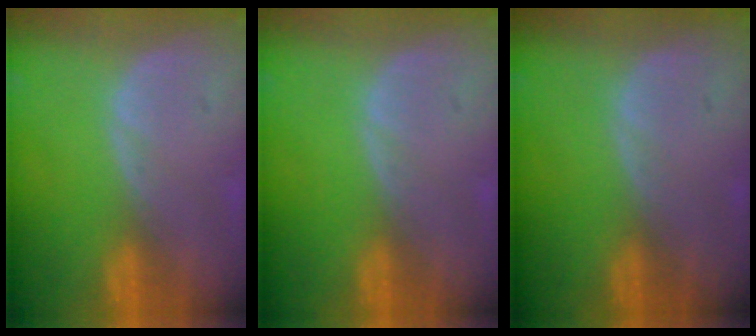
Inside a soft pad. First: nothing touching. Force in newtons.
{"total": 0.0}
{"total": 0.0}